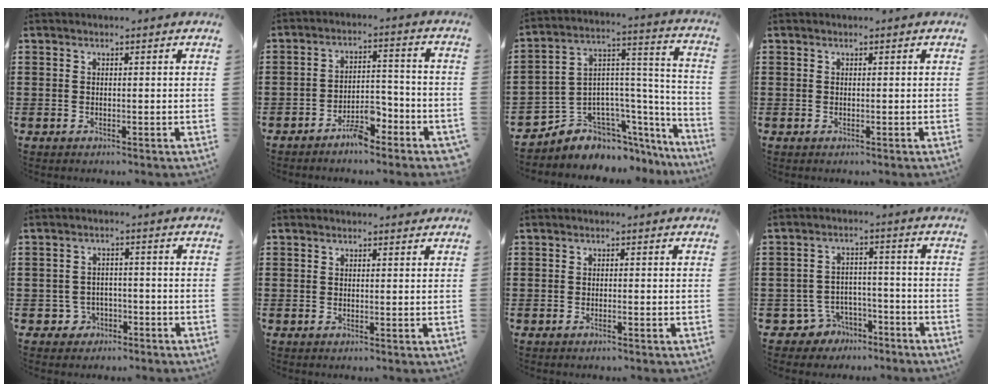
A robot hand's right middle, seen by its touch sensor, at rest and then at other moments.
{"total": 5.7, "force": [-4.5, 1.8, 3.0], "torque": [-0.053, 0.016, -0.085]}
{"total": 5.3, "force": [-4.0, 3.4, -0.5], "torque": [-0.009, -0.014, -0.077]}
{"total": 0.0}
{"total": 2.9, "force": [-2.2, 1.9, 0.4], "torque": [-0.016, 0.004, -0.048]}
{"total": 0.6, "force": [0.4, 0.4, 0.1], "torque": [-0.002, 0.002, 0.007]}
{"total": 0.7, "force": [-0.5, 0.0, 0.5], "torque": [-0.010, -0.001, -0.009]}
{"total": 5.0, "force": [-4.2, 2.6, 0.7], "torque": [-0.035, 0.011, -0.088]}